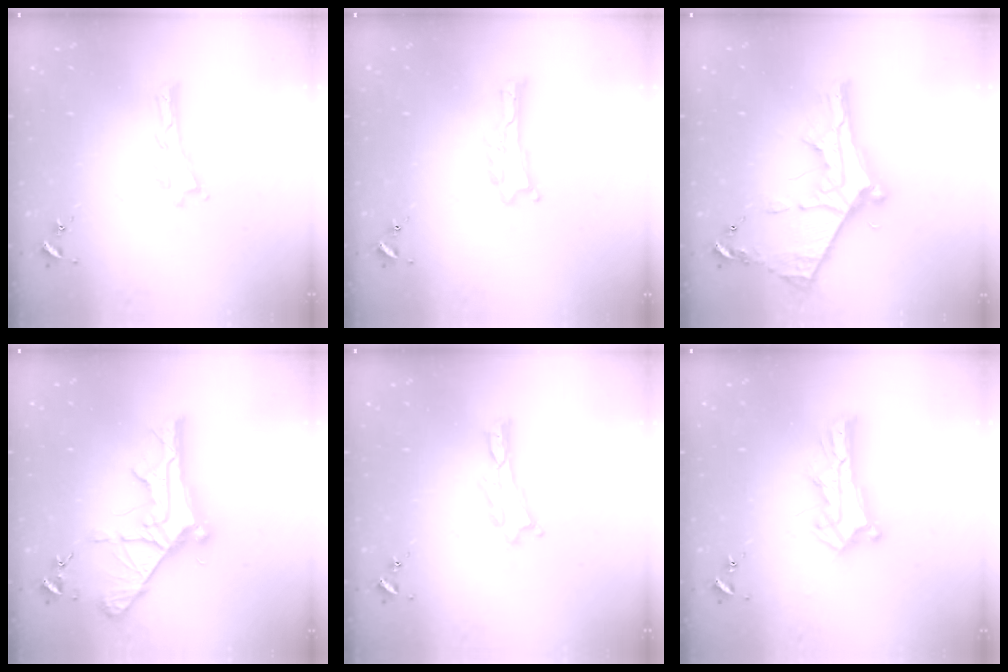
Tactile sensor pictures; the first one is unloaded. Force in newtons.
{"total": 0.6, "press": 0.6, "slide": 0.1}
{"total": 10.7, "press": 10.6, "slide": 1.4}
{"total": 10.3, "press": 10.3, "slide": 1.1}
{"total": 0.6, "press": 0.6, "slide": 0.2}
{"total": 7.1, "press": 7.1, "slide": 0.3}